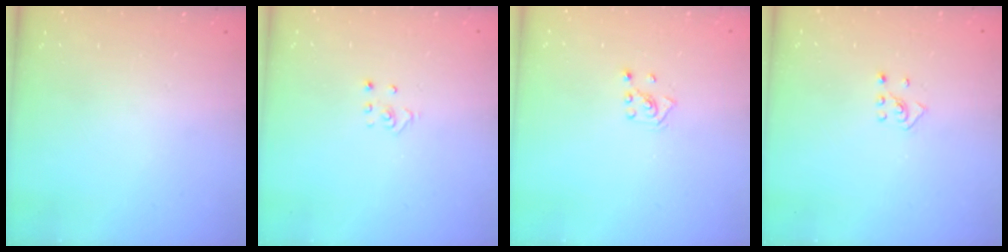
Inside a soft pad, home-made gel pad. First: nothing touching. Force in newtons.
{"total": 2.3, "press": 2.3, "slide": 0.2}
{"total": 2.8, "press": 2.8, "slide": 0.2}
{"total": 2.7, "press": 2.6, "slide": 0.9}